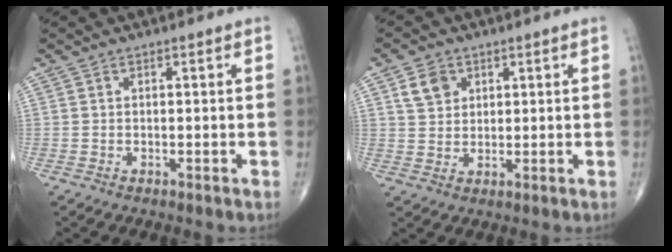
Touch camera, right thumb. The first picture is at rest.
{"total": 5.0, "force": [2.2, 3.9, 2.2], "torque": [-0.024, -0.007, 0.043]}